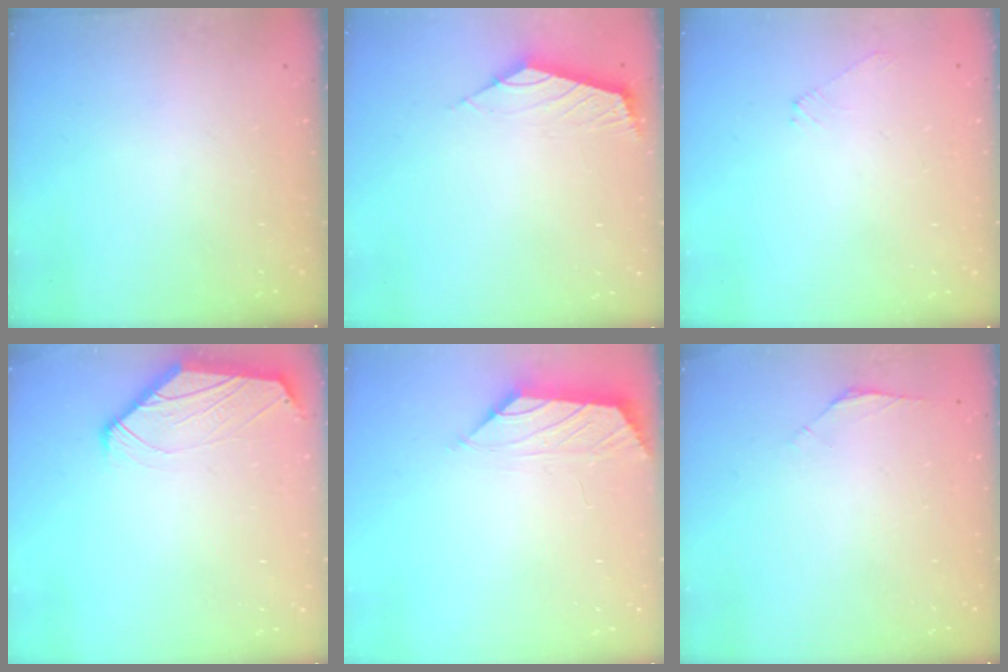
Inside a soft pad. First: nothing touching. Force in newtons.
{"total": 2.2, "press": 2.2, "slide": 0.5}
{"total": 1.7, "press": 1.6, "slide": 0.4}
{"total": 0.6, "press": 0.6, "slide": 0.2}
{"total": 0.9, "press": 0.7, "slide": 0.5}
{"total": 1.8, "press": 1.7, "slide": 0.6}